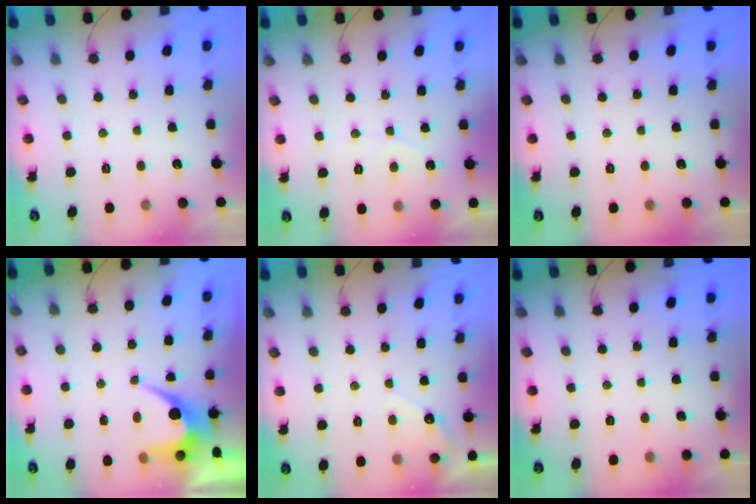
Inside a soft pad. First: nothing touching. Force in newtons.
{"total": 2.5, "press": 2.5, "slide": 0.2}
{"total": 0.0}
{"total": 7.5, "press": 7.5, "slide": 0.5}
{"total": 3.7, "press": 3.7, "slide": 0.1}
{"total": 0.0}